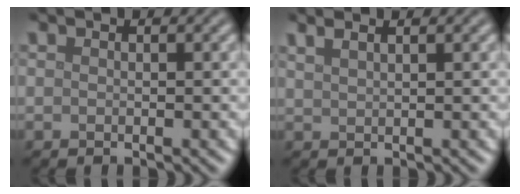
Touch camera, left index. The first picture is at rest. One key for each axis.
{"total": 2.6, "fx": 1.8, "fy": 1.0, "fz": 1.6, "tx": -0.009, "ty": 0.008, "tz": 0.008}